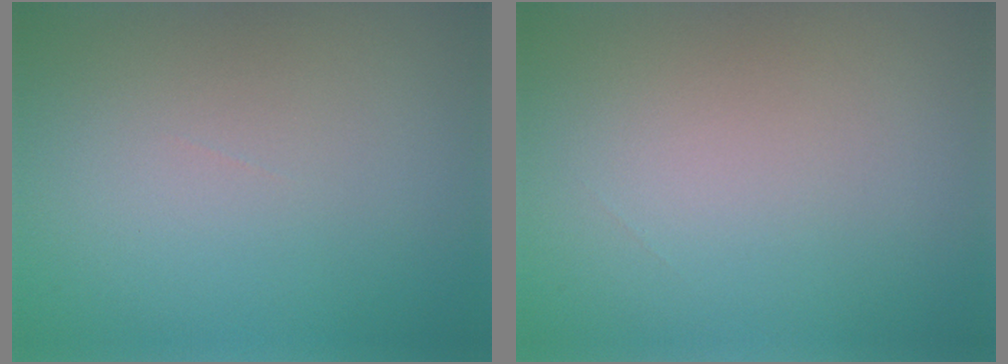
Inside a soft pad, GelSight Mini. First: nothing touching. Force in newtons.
{"total": 0.0}